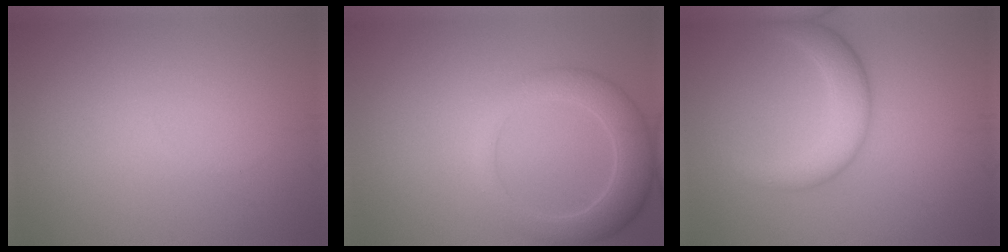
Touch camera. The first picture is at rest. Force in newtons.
{"total": 4.4, "press": 4.4, "slide": 0.3}
{"total": 4.3, "press": 4.3, "slide": 0.1}